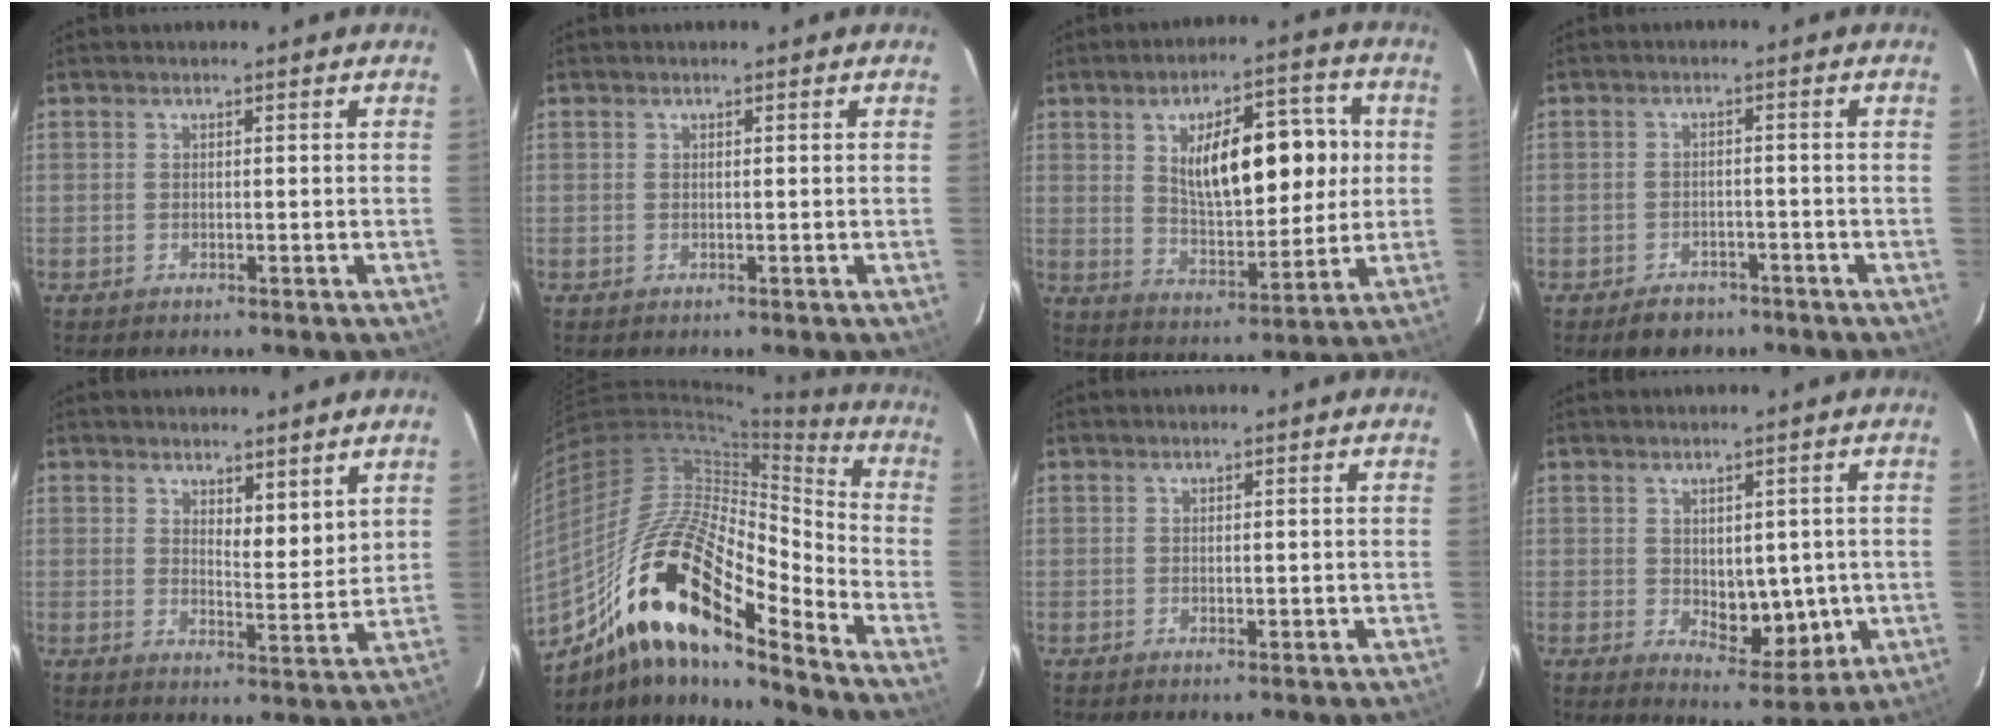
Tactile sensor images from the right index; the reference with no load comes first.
{"total": 0.0}
{"total": 15.4, "force": [3.2, 6.0, 13.8], "torque": [-0.211, 0.022, 0.058]}
{"total": 4.1, "force": [-2.9, 2.6, 1.3], "torque": [-0.022, 0.005, -0.038]}
{"total": 4.8, "force": [3.4, 1.4, 3.0], "torque": [-0.048, -0.018, 0.060]}
{"total": 21.6, "force": [-12.5, 5.7, 16.7], "torque": [-0.322, 0.014, -0.212]}
{"total": 0.7, "force": [-0.1, 0.3, 0.6], "torque": [-0.009, -0.002, 0.001]}
{"total": 7.4, "force": [-0.5, 4.0, 6.2], "torque": [-0.075, -0.006, 0.010]}